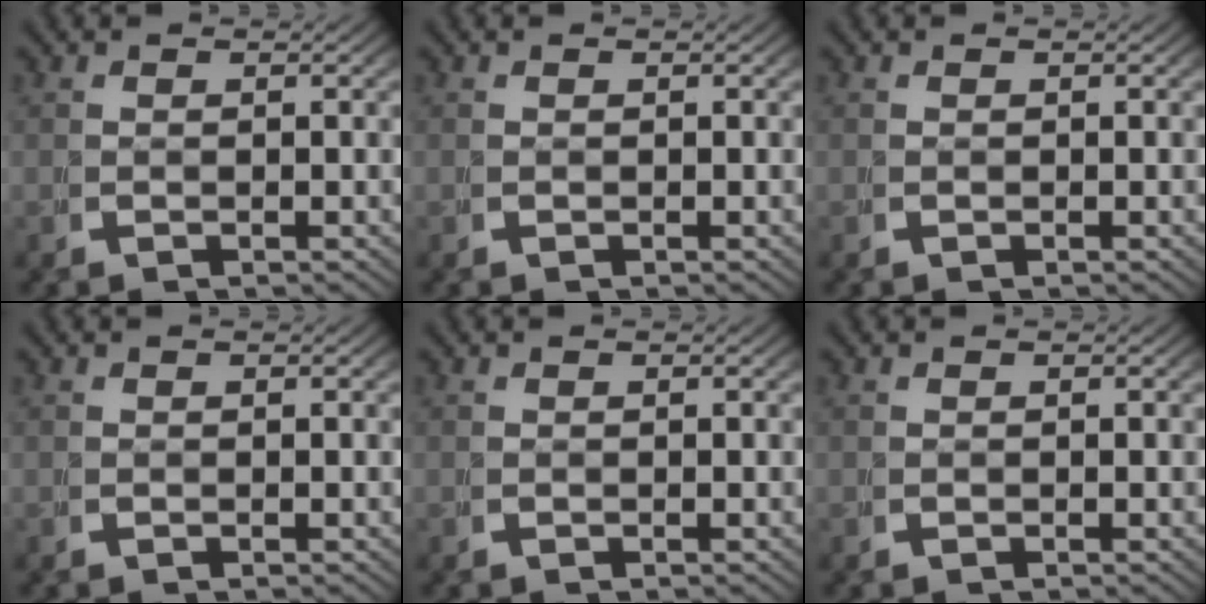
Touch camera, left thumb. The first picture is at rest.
{"total": 0.0}
{"total": 0.0}
{"total": 0.0}
{"total": 0.0}
{"total": 0.0}